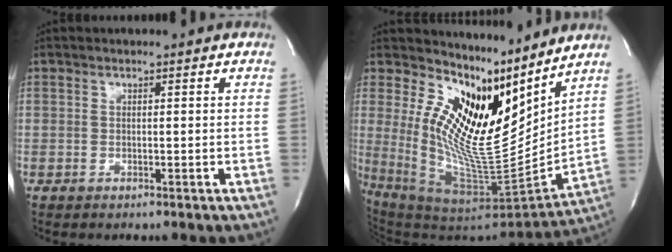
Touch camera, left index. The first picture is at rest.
{"total": 14.3, "force": [10.2, 2.9, 9.6], "torque": [-0.153, -0.039, 0.193]}